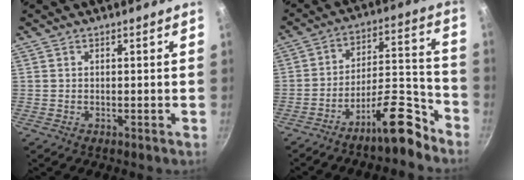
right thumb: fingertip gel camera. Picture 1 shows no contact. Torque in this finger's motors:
{"motor_torque": [1.30, 1.07, 0.09, -0.14, 0.10]}